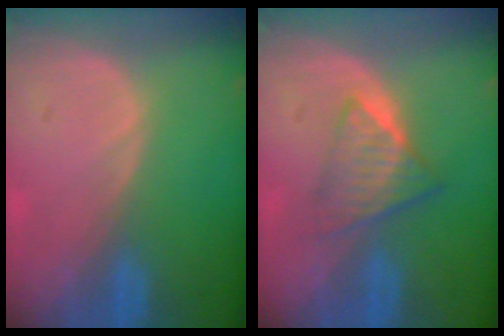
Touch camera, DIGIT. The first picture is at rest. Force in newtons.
{"total": 5.9, "press": 5.1, "slide": 3.0}